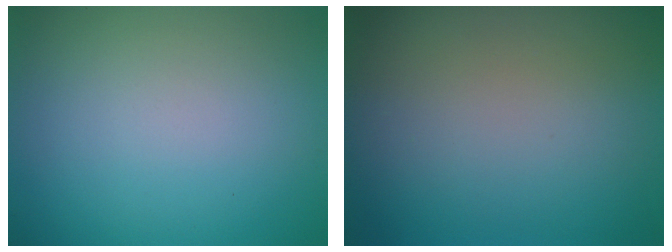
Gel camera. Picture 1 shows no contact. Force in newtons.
{"total": 0.0}